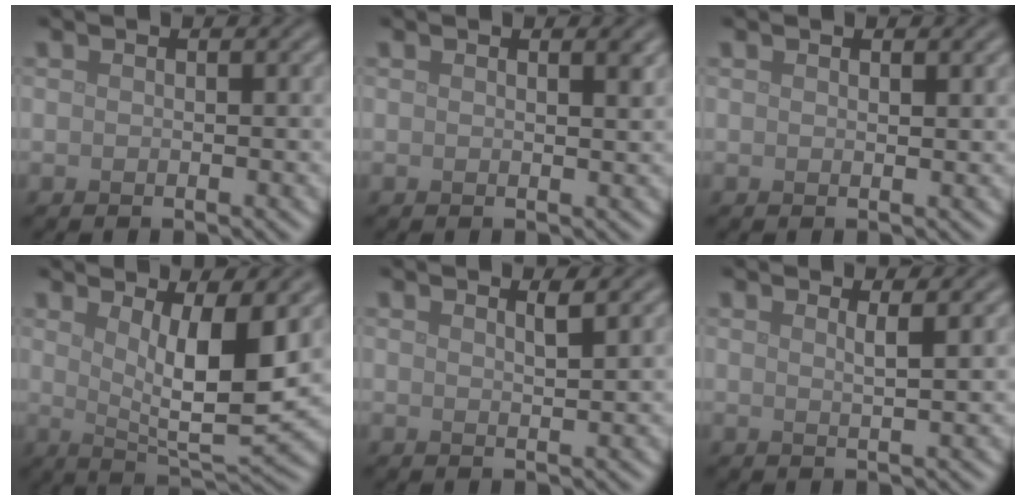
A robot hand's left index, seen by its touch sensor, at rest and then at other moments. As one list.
[{"total": 1.1, "force": [0.7, 0.3, 0.8], "torque": [-0.005, 0.003, 0.008]}, {"total": 0.8, "force": [0.6, 0.2, 0.5], "torque": [-0.006, 0.000, 0.011]}, {"total": 7.2, "force": [2.1, 1.8, 6.6], "torque": [-0.110, -0.020, 0.041]}, {"total": 1.3, "force": [0.9, 0.3, 0.9], "torque": [-0.005, 0.002, 0.011]}, {"total": 1.5, "force": [0.8, 0.4, 1.2], "torque": [-0.009, 0.002, 0.007]}]